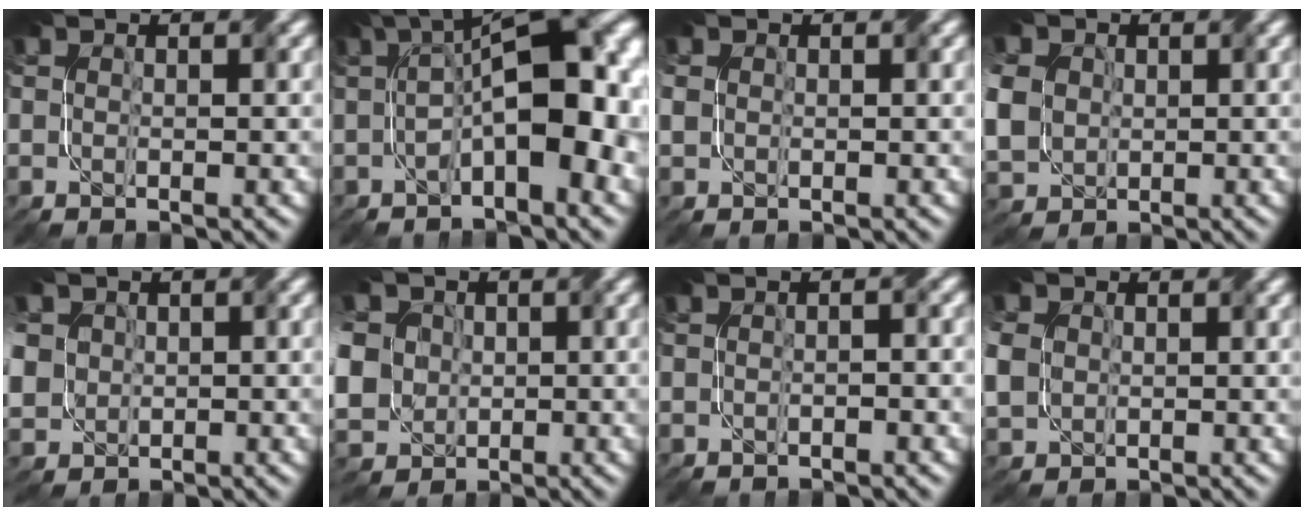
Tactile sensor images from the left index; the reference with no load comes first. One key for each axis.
{"total": 9.9, "fx": -0.3, "fy": 3.4, "fz": 9.2, "tx": -0.134, "ty": 0.015, "tz": -0.010}
{"total": 1.0, "fx": 0.1, "fy": 0.9, "fz": 0.3, "tx": -0.007, "ty": 0.002, "tz": 0.001}
{"total": 8.6, "fx": 0.7, "fy": 7.1, "fz": 4.8, "tx": -0.126, "ty": 0.005, "tz": -0.001}
{"total": 7.3, "fx": 0.1, "fy": 6.4, "fz": 3.5, "tx": -0.104, "ty": 0.001, "tz": -0.017}
{"total": 11.5, "fx": 0.5, "fy": 9.9, "fz": 5.8, "tx": -0.150, "ty": 0.002, "tz": -0.021}
{"total": 1.0, "fx": -0.7, "fy": 0.1, "fz": 0.8, "tx": -0.013, "ty": -0.005, "tz": -0.018}
{"total": 5.8, "fx": 0.4, "fy": 4.8, "fz": 3.3, "tx": -0.098, "ty": 0.008, "tz": 0.002}